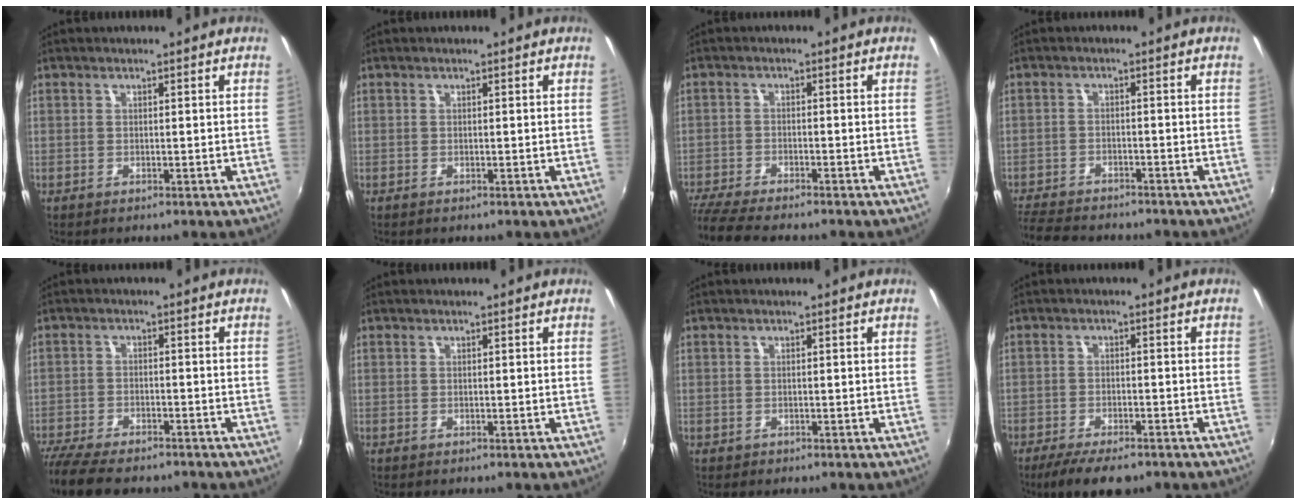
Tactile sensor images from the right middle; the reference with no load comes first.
{"total": 0.0}
{"total": 9.7, "force": [-8.6, 1.4, 4.4], "torque": [-0.118, -0.037, -0.151]}
{"total": 10.7, "force": [-9.6, 3.0, 3.7], "torque": [-0.106, -0.017, -0.158]}
{"total": 12.8, "force": [-10.7, 3.6, 6.0], "torque": [-0.143, -0.043, -0.182]}
{"total": 0.0}
{"total": 0.8, "force": [-0.3, 0.7, 0.0], "torque": [-0.001, -0.002, -0.003]}
{"total": 8.5, "force": [-6.6, 2.5, 4.7], "torque": [-0.109, -0.022, -0.109]}